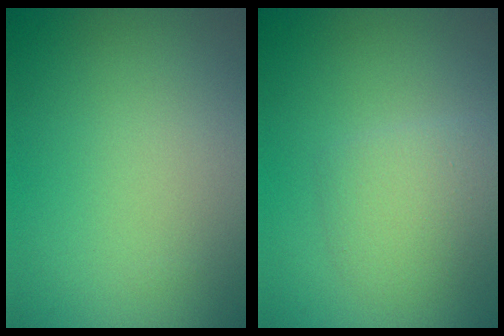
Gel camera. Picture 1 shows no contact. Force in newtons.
{"total": 2.6, "press": 2.6, "slide": 0.1}